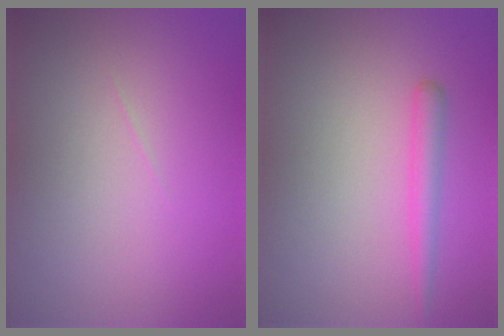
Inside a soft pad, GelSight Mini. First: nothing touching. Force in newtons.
{"total": 1.7, "press": 1.7, "slide": 0.1}